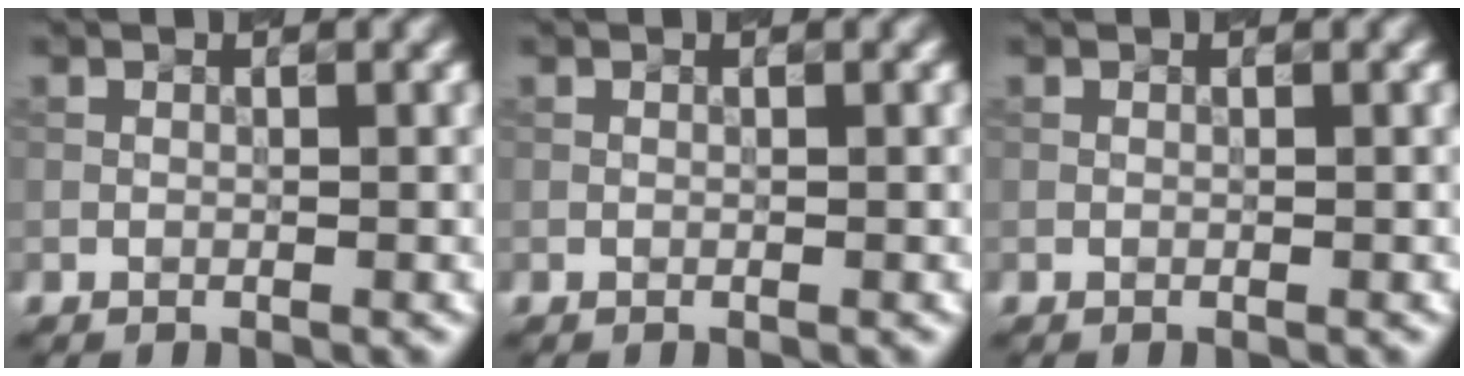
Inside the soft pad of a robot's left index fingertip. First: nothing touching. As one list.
[{"total": 0.0}, {"total": 0.0}]